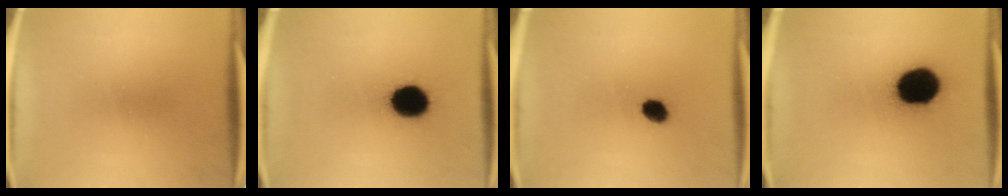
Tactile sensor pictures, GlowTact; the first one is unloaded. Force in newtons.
{"total": 12.4}
{"total": 4.0}
{"total": 17.5}